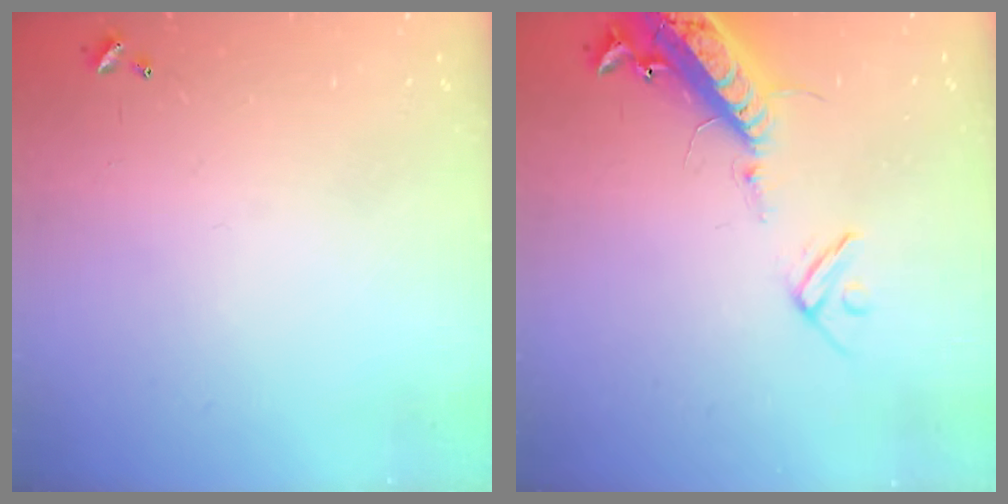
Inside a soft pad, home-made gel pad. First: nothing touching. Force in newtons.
{"total": 16.4, "press": 16.1, "slide": 3.1}